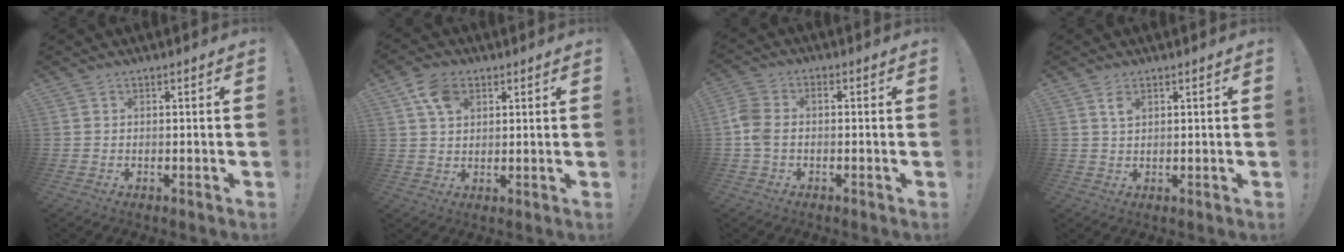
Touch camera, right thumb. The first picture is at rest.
{"total": 7.6, "force": [3.6, 5.2, 4.2], "torque": [-0.060, -0.007, 0.067]}
{"total": 5.6, "force": [-1.0, 3.6, 4.1], "torque": [-0.104, 0.000, -0.022]}
{"total": 2.8, "force": [1.5, 1.2, 2.0], "torque": [-0.027, -0.007, 0.025]}